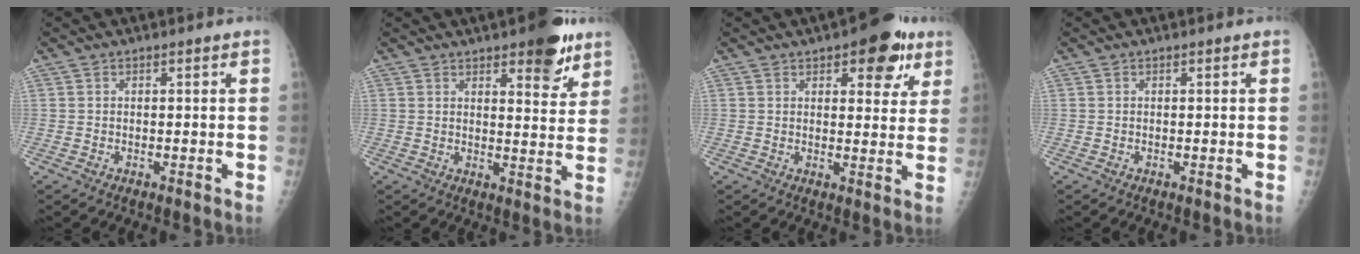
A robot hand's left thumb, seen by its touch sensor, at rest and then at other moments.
{"total": 9.4, "force": [5.9, 3.3, 6.5], "torque": [-0.059, -0.031, 0.076]}
{"total": 10.0, "force": [5.4, 4.8, 7.0], "torque": [-0.050, -0.017, 0.063]}
{"total": 0.0}